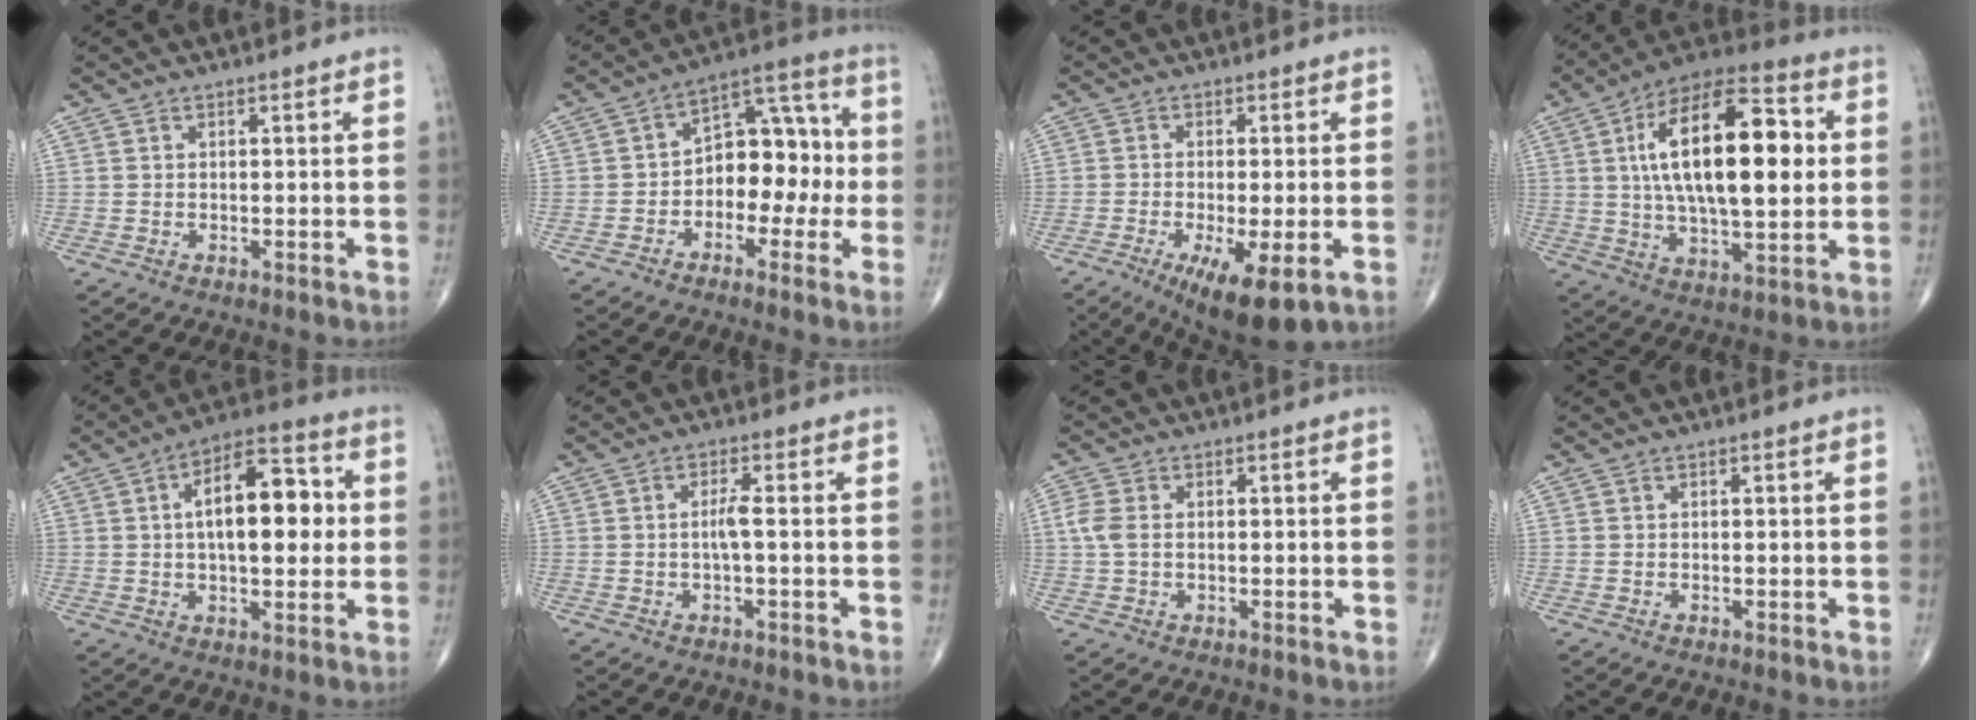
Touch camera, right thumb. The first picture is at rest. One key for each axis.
{"total": 12.0, "fx": -1.8, "fy": 7.9, "fz": 8.9, "tx": -0.085, "ty": 0.053, "tz": -0.041}
{"total": 11.0, "fx": -4.6, "fy": 3.0, "fz": 9.5, "tx": -0.156, "ty": -0.016, "tz": -0.068}
{"total": 23.5, "fx": 3.6, "fy": 10.0, "fz": 21.0, "tx": -0.336, "ty": 0.012, "tz": 0.051}
{"total": 15.2, "fx": 1.9, "fy": 7.1, "fz": 13.3, "tx": -0.182, "ty": 0.020, "tz": 0.024}
{"total": 2.2, "fx": -0.3, "fy": 0.1, "fz": 2.2, "tx": -0.048, "ty": 0.006, "tz": -0.006}
{"total": 3.4, "fx": 0.2, "fy": 2.2, "fz": 2.6, "tx": -0.071, "ty": 0.005, "tz": 0.000}
{"total": 0.0}